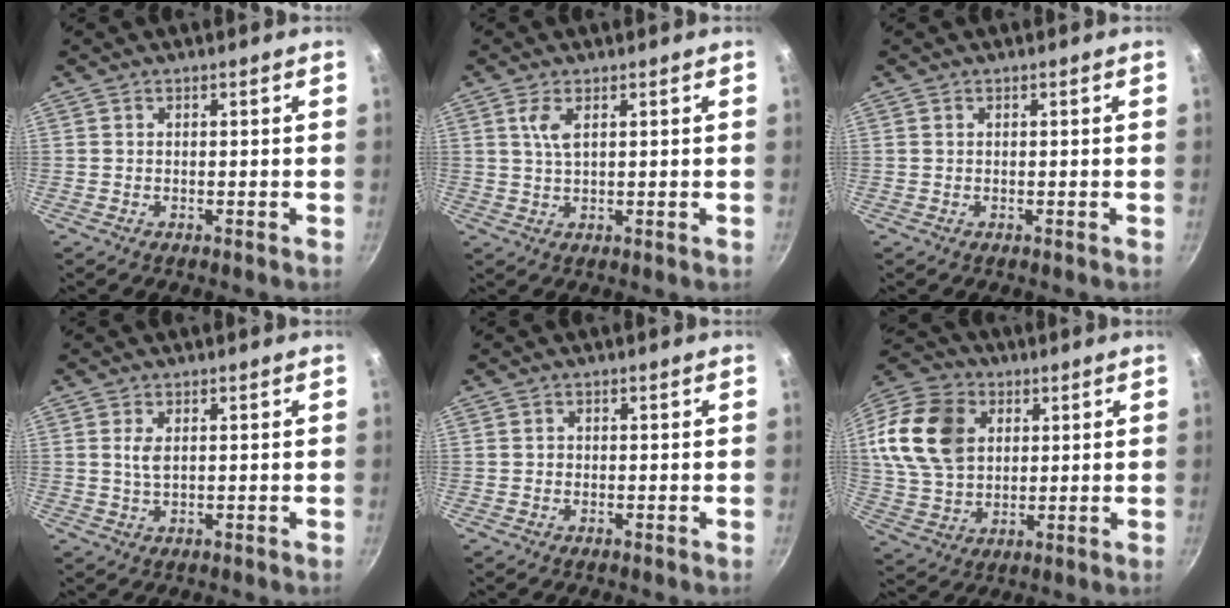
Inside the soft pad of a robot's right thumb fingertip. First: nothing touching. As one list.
[{"total": 3.3, "force": [1.2, 1.1, 2.9], "torque": [-0.064, -0.003, 0.027]}, {"total": 0.0}, {"total": 2.4, "force": [0.6, 1.1, 2.0], "torque": [-0.039, -0.005, 0.014]}, {"total": 0.6, "force": [-0.1, 0.6, 0.1], "torque": [0.001, 0.002, -0.003]}, {"total": 18.1, "force": [4.5, 13.5, 11.1], "torque": [-0.202, 0.003, 0.084]}]